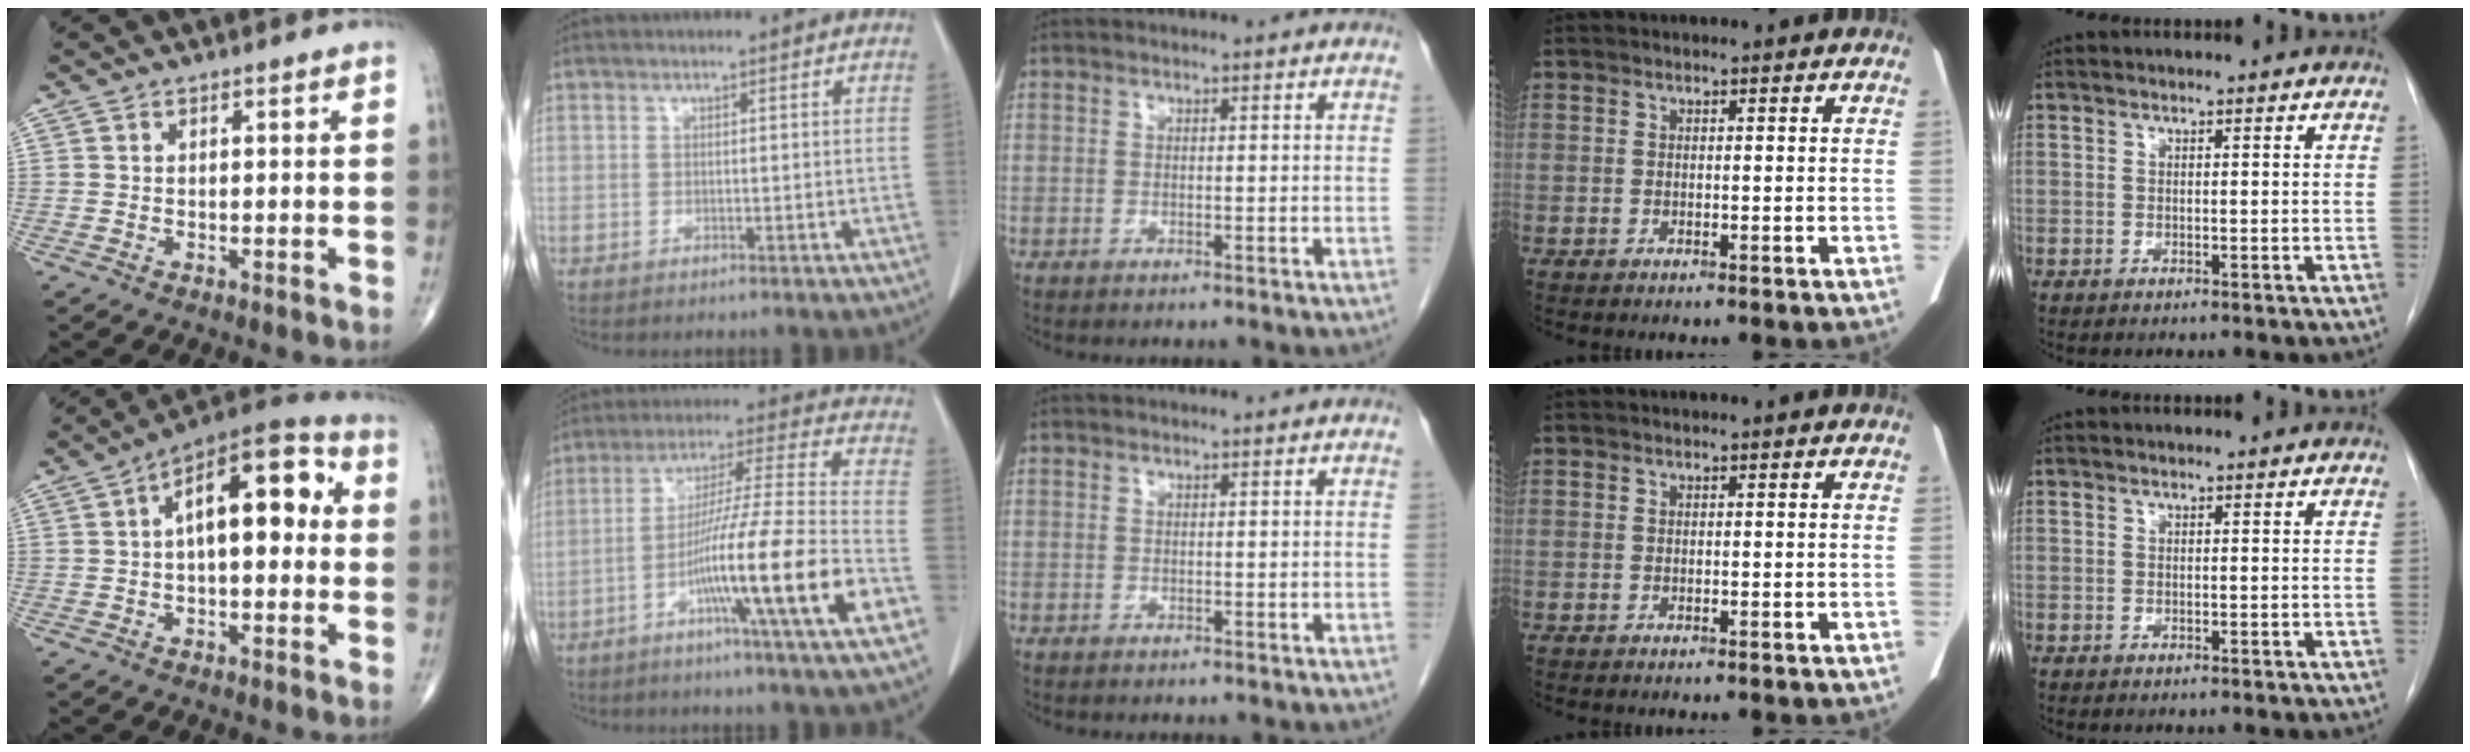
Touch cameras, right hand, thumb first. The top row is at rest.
{"thumb": {"total": 16.0, "force": [2.5, 7.4, 14.0], "torque": [-0.190, 0.041, 0.028]}, "index": {"total": 17.8, "force": [-7.0, -1.4, 16.3], "torque": [-0.284, -0.012, -0.119]}}